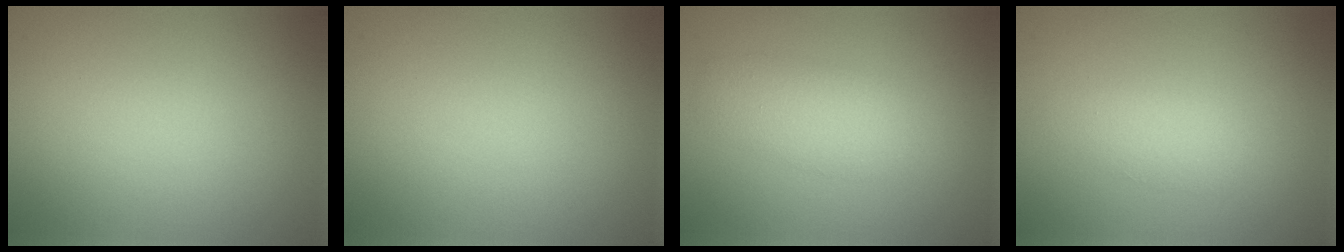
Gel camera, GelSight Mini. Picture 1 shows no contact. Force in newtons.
{"total": 0.0}
{"total": 3.0, "press": 3.0, "slide": 0.1}
{"total": 1.9, "press": 1.9, "slide": 0.0}